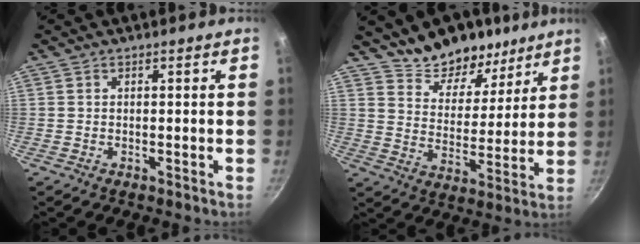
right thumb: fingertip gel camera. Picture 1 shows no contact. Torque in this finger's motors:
{"motor_torque": [0.68, 1.03, 0.00, 0.09, 0.07]}